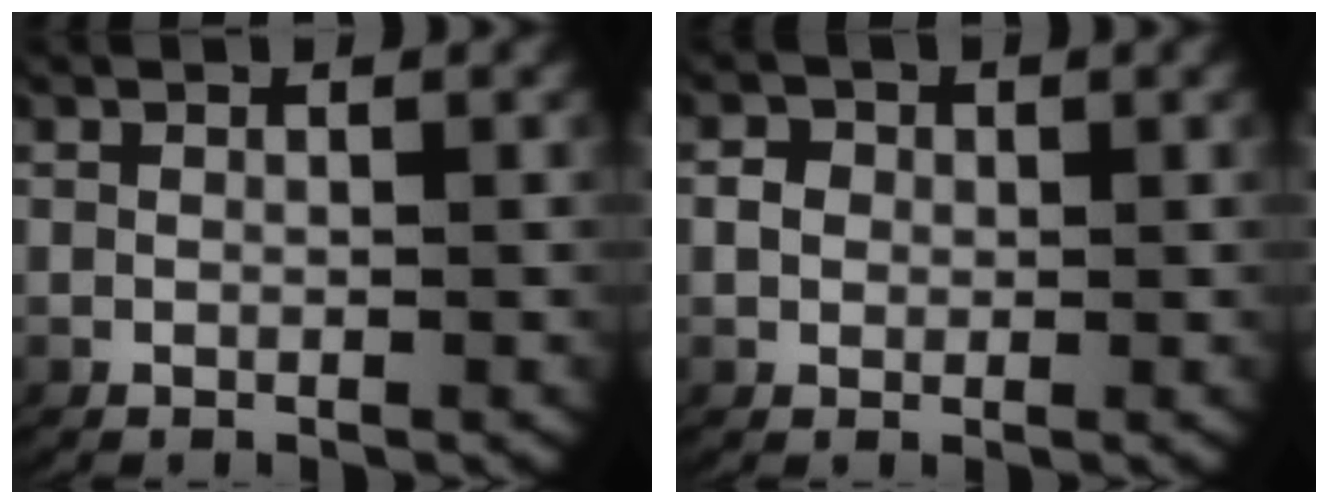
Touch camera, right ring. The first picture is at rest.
{"total": 1.4, "force": [0.1, 1.3, 0.5], "torque": [-0.013, -0.001, 0.005]}